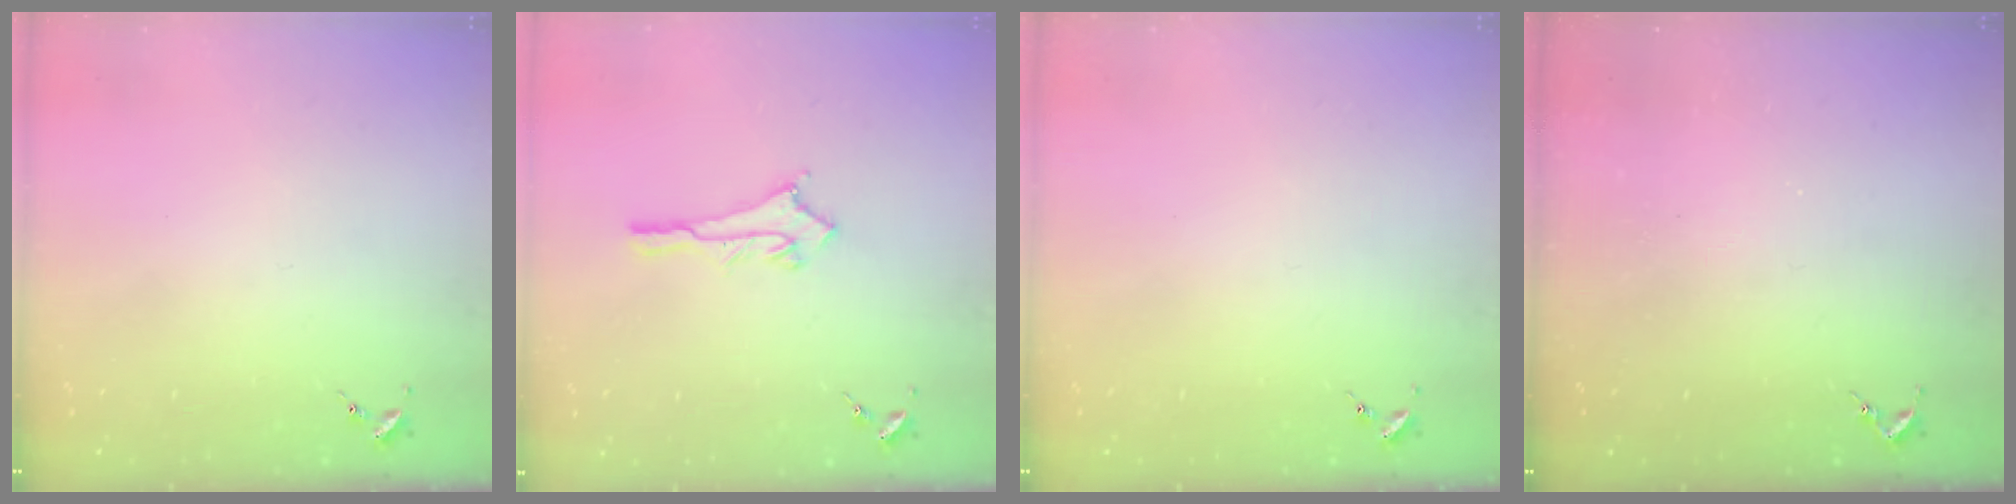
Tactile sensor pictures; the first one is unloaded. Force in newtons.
{"total": 9.0, "press": 9.0, "slide": 0.6}
{"total": 0.0}
{"total": 2.5, "press": 2.5, "slide": 0.3}